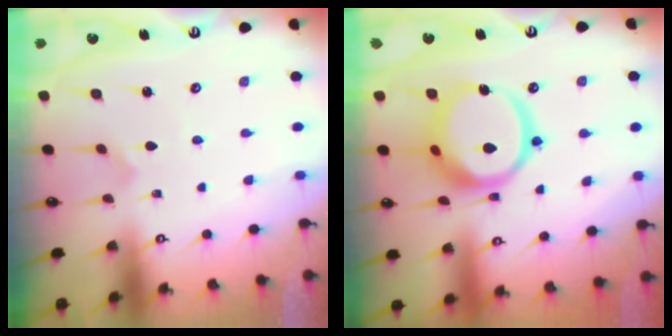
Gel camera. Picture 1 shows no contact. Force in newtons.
{"total": 16.7, "press": 16.6, "slide": 1.9}